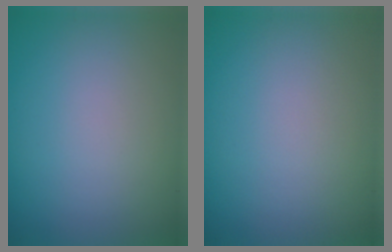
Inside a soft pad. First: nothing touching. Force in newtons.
{"total": 0.0}